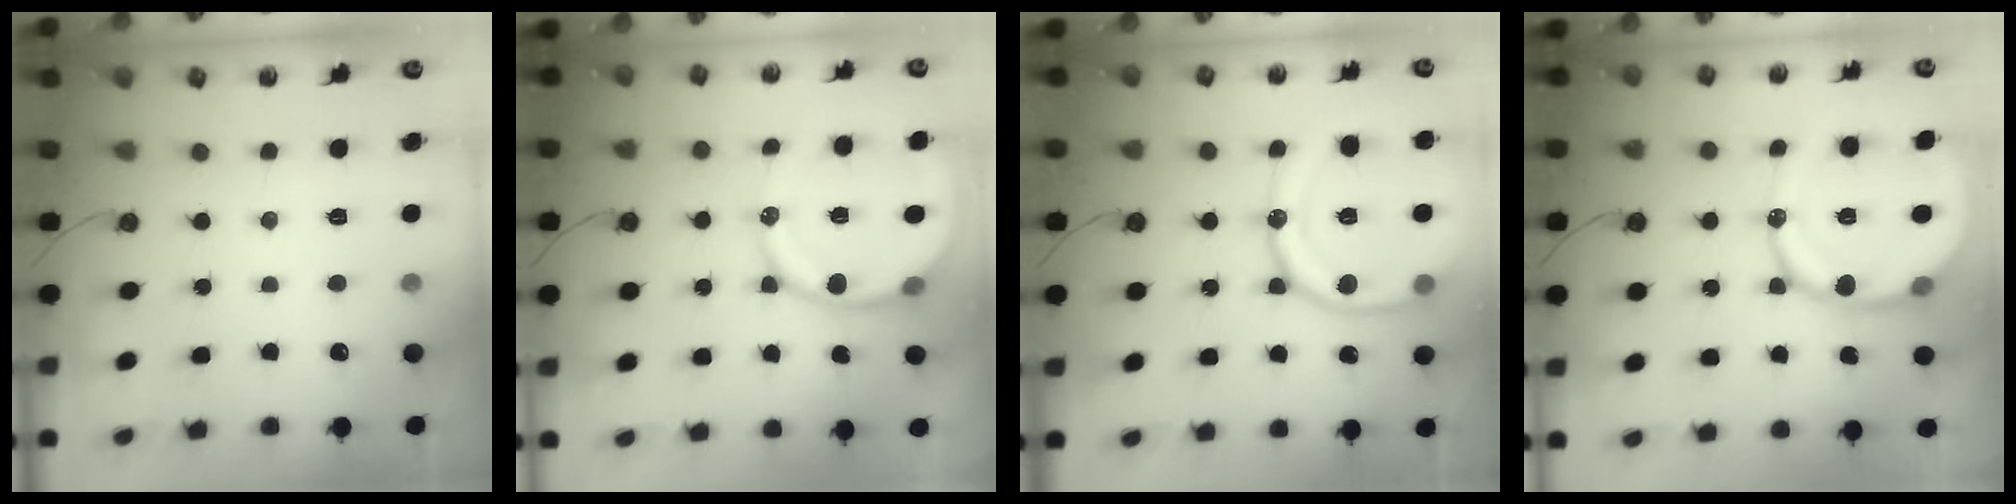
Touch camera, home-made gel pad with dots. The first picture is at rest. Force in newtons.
{"total": 14.8, "press": 14.6, "slide": 2.0}
{"total": 20.7, "press": 20.5, "slide": 2.4}
{"total": 17.5, "press": 17.3, "slide": 2.3}